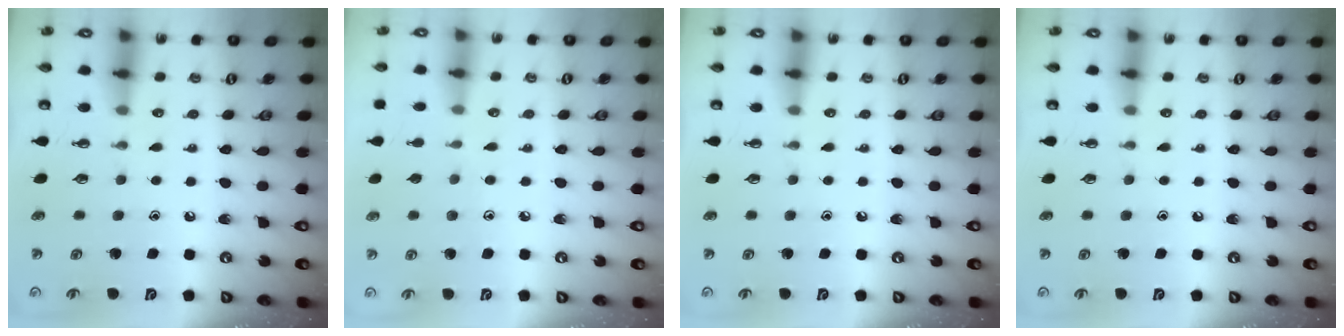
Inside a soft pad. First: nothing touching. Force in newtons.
{"total": 4.9, "press": 4.8, "slide": 0.5}
{"total": 0.0}
{"total": 0.0}